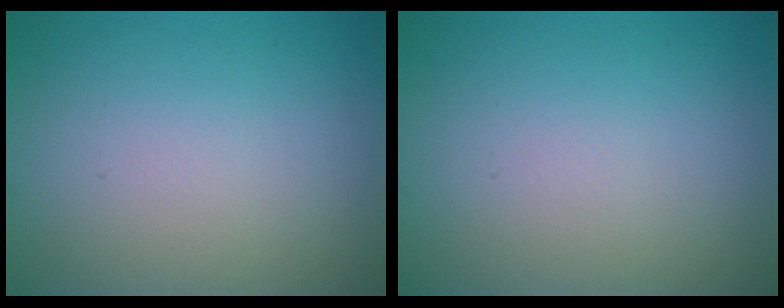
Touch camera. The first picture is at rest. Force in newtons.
{"total": 0.0}